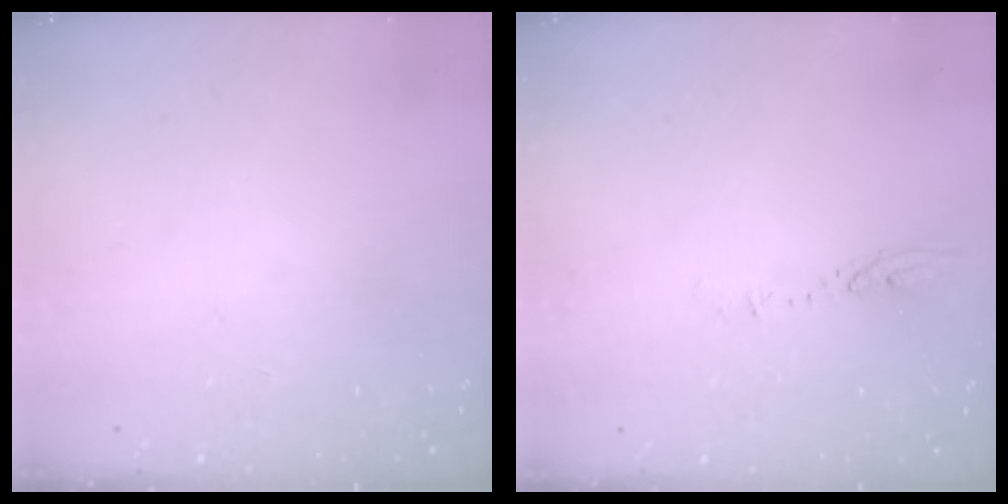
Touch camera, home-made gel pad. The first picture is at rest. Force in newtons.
{"total": 4.5, "press": 4.4, "slide": 0.5}